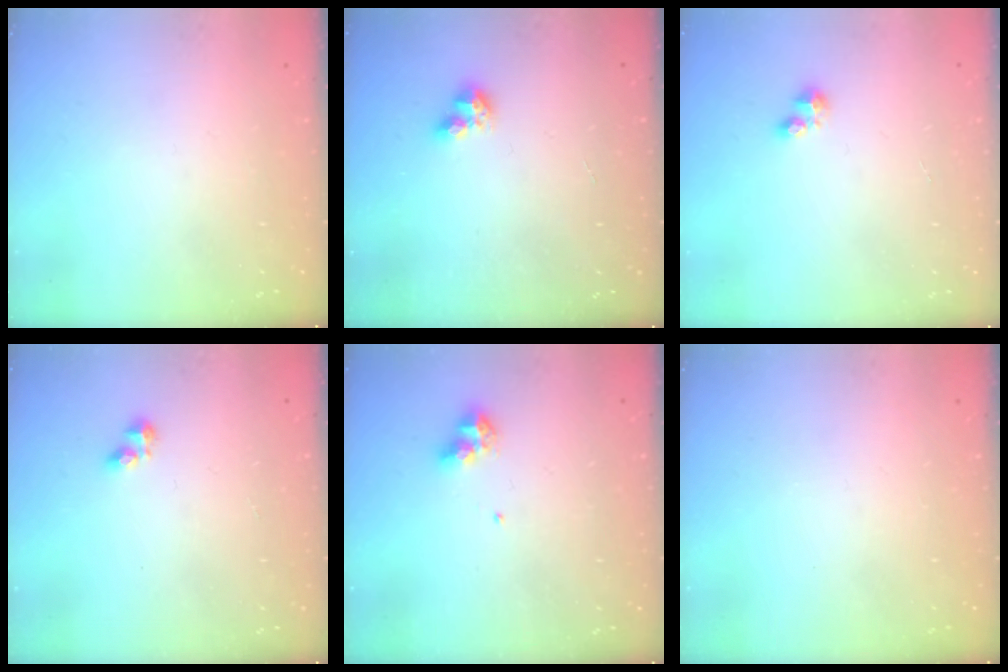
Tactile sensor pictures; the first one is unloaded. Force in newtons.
{"total": 5.5, "press": 5.5, "slide": 0.2}
{"total": 3.0, "press": 3.0, "slide": 0.3}
{"total": 2.7, "press": 2.7, "slide": 0.3}
{"total": 7.3, "press": 7.2, "slide": 0.8}
{"total": 0.0}